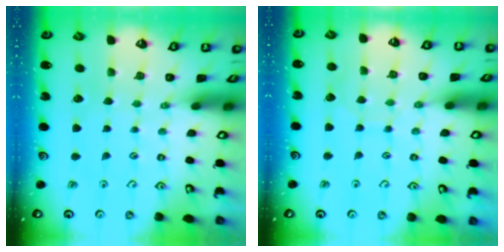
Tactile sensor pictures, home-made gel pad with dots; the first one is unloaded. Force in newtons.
{"total": 4.9, "press": 4.8, "slide": 0.3}